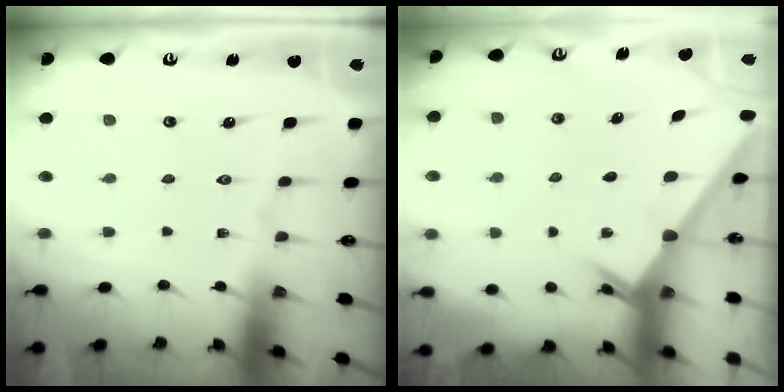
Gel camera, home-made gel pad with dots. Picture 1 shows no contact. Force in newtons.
{"total": 2.6, "press": 2.6, "slide": 0.2}